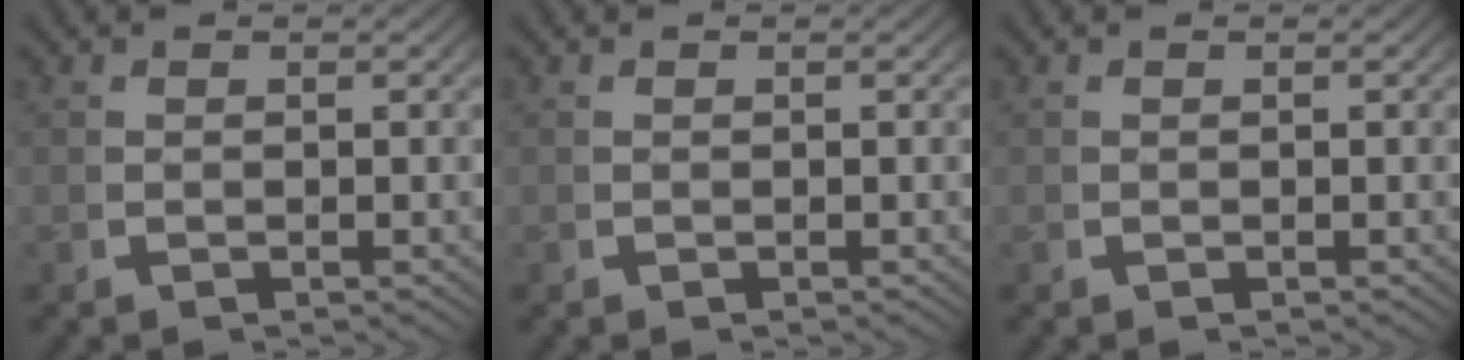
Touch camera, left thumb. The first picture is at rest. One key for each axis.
{"total": 0.0}
{"total": 0.0}